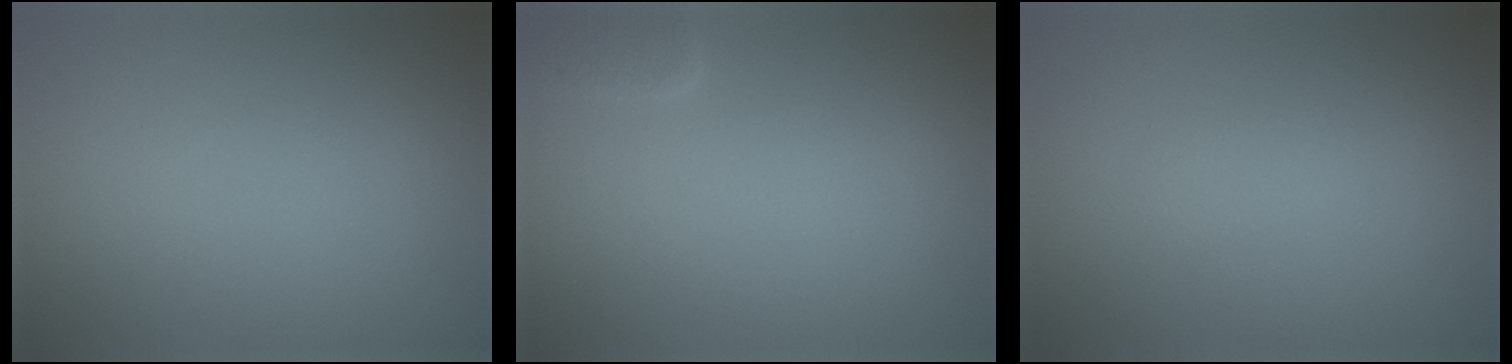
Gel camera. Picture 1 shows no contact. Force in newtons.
{"total": 1.2, "press": 1.2, "slide": 0.1}
{"total": 0.8, "press": 0.8, "slide": 0.1}